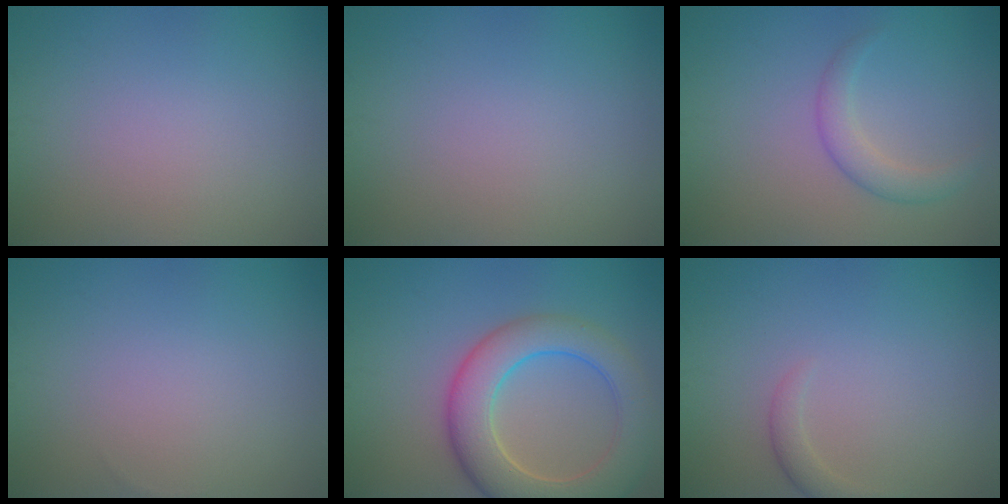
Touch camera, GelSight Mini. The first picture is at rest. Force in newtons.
{"total": 0.0}
{"total": 2.3, "press": 2.3, "slide": 0.0}
{"total": 0.0}
{"total": 8.3, "press": 8.3, "slide": 0.7}
{"total": 1.4, "press": 1.4, "slide": 0.1}